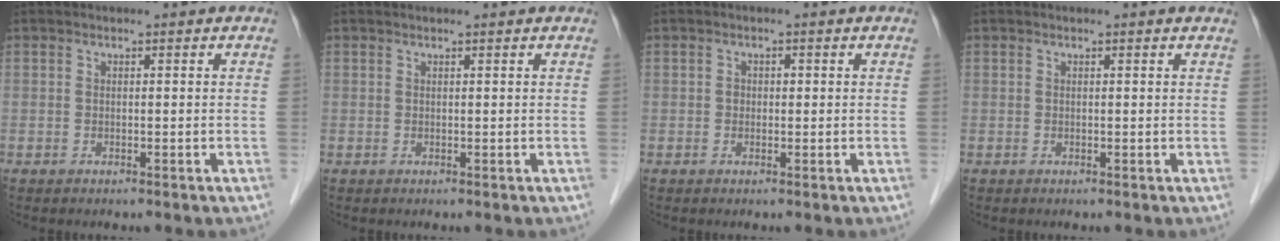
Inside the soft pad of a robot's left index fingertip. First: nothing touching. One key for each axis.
{"total": 1.5, "fx": 1.4, "fy": -0.2, "fz": 0.6, "tx": -0.010, "ty": 0.009, "tz": 0.021}
{"total": 0.9, "fx": 0.0, "fy": 0.8, "fz": 0.4, "tx": -0.004, "ty": 0.005, "tz": -0.003}
{"total": 1.0, "fx": 0.9, "fy": -0.1, "fz": 0.4, "tx": -0.014, "ty": 0.001, "tz": 0.009}